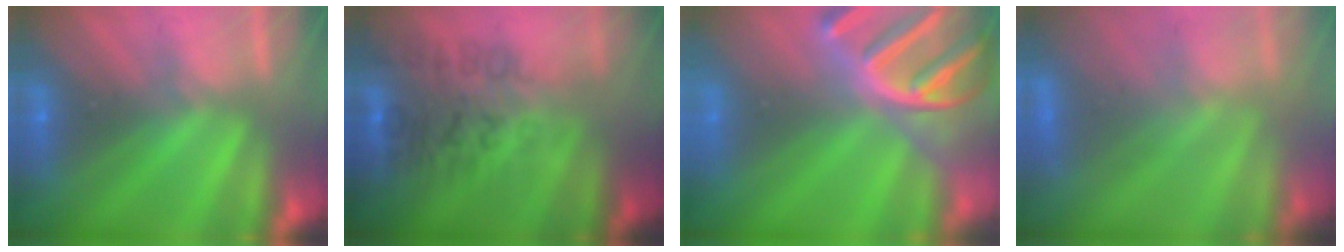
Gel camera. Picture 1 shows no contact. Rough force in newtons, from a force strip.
{"total": 2.9}
{"total": 9.5}
{"total": 3.2}